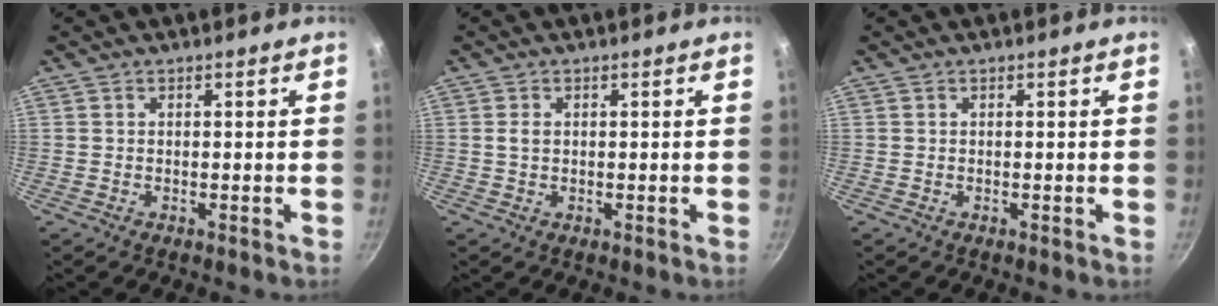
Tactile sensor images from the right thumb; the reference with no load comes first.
{"total": 1.4, "force": [0.2, 1.0, 1.0], "torque": [-0.017, 0.001, 0.003]}
{"total": 0.0}